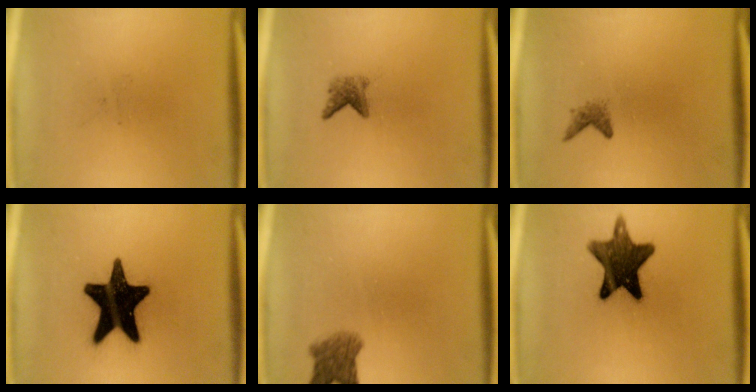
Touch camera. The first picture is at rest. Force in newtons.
{"total": 2.1}
{"total": 1.2}
{"total": 20.0}
{"total": 4.3}
{"total": 13.3}